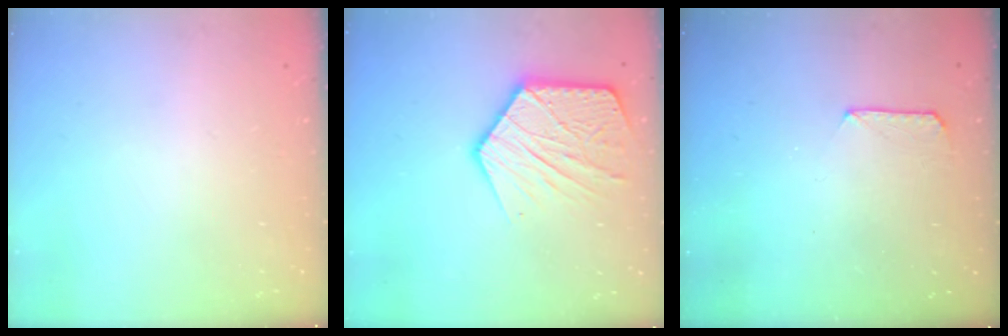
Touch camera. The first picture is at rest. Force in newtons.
{"total": 16.2, "press": 16.1, "slide": 1.4}
{"total": 5.5, "press": 5.5, "slide": 0.5}